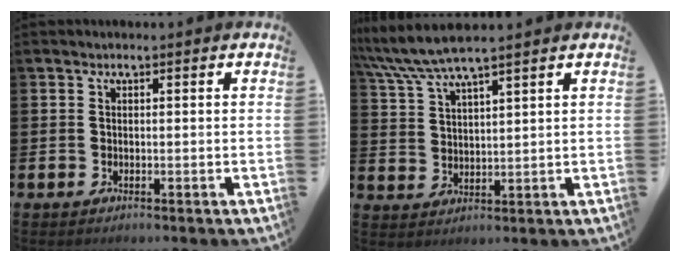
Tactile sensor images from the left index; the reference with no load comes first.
{"total": 6.1, "force": [5.5, 0.4, 2.6], "torque": [-0.071, -0.020, 0.098]}